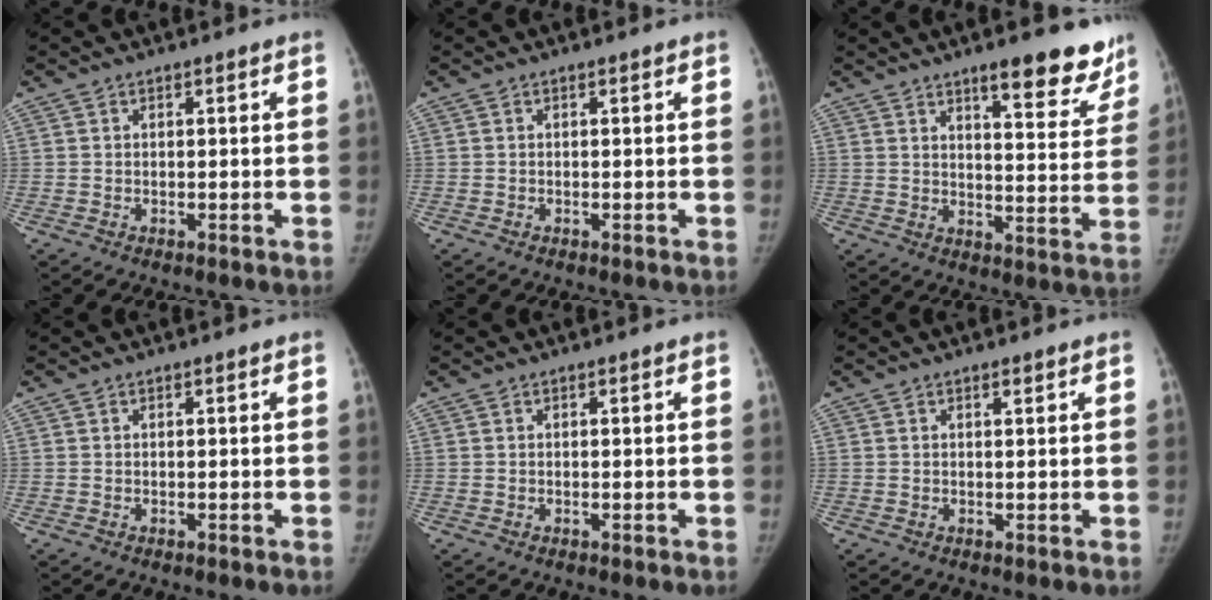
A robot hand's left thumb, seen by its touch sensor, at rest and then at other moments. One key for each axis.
{"total": 0.0}
{"total": 13.0, "fx": 9.5, "fy": 3.7, "fz": 8.0, "tx": -0.056, "ty": -0.059, "tz": 0.125}
{"total": 0.0}
{"total": 0.0}
{"total": 0.6, "fx": 0.5, "fy": 0.2, "fz": 0.4, "tx": -0.006, "ty": -0.002, "tz": 0.007}